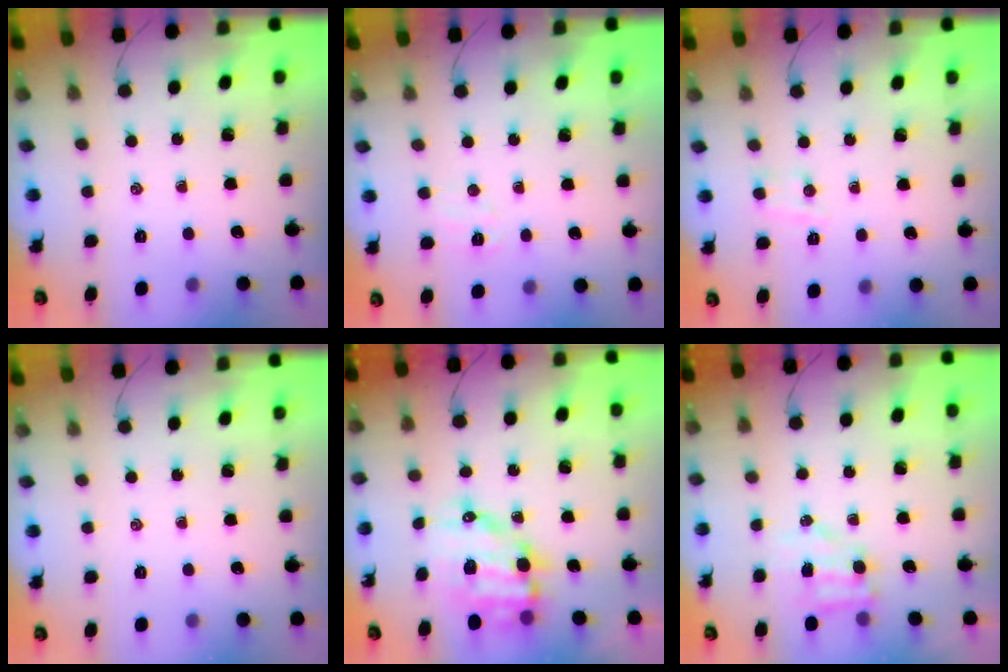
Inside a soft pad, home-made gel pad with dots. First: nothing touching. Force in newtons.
{"total": 3.8, "press": 3.6, "slide": 1.1}
{"total": 3.8, "press": 3.6, "slide": 1.1}
{"total": 0.0}
{"total": 12.1, "press": 11.8, "slide": 2.7}
{"total": 4.8, "press": 4.8, "slide": 0.6}